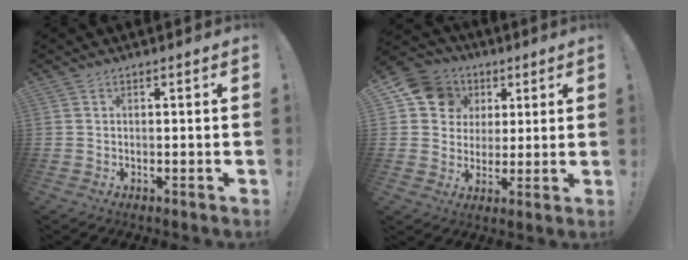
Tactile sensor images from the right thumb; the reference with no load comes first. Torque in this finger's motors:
{"motor_torque": [0.75, 1.20, 0.49, 0.29, 0.00]}